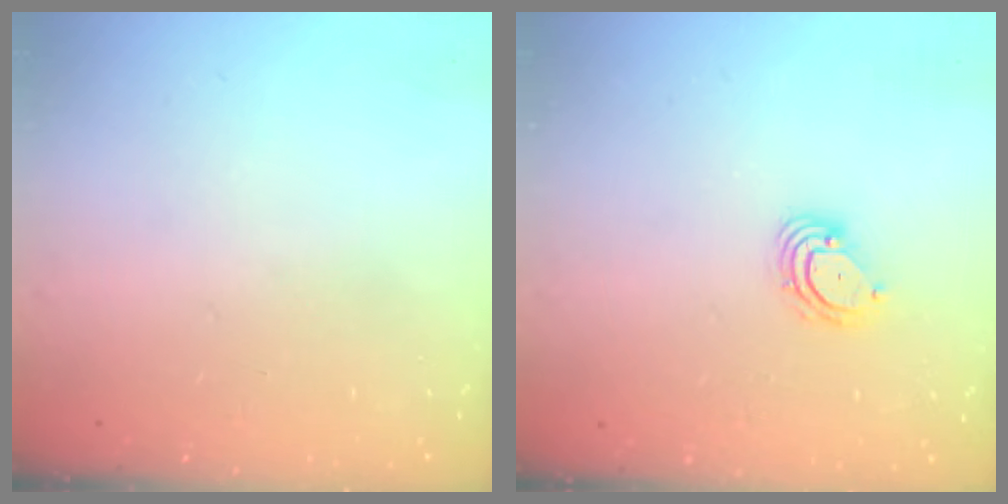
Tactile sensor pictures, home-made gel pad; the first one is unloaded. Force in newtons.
{"total": 5.0, "press": 4.9, "slide": 0.4}